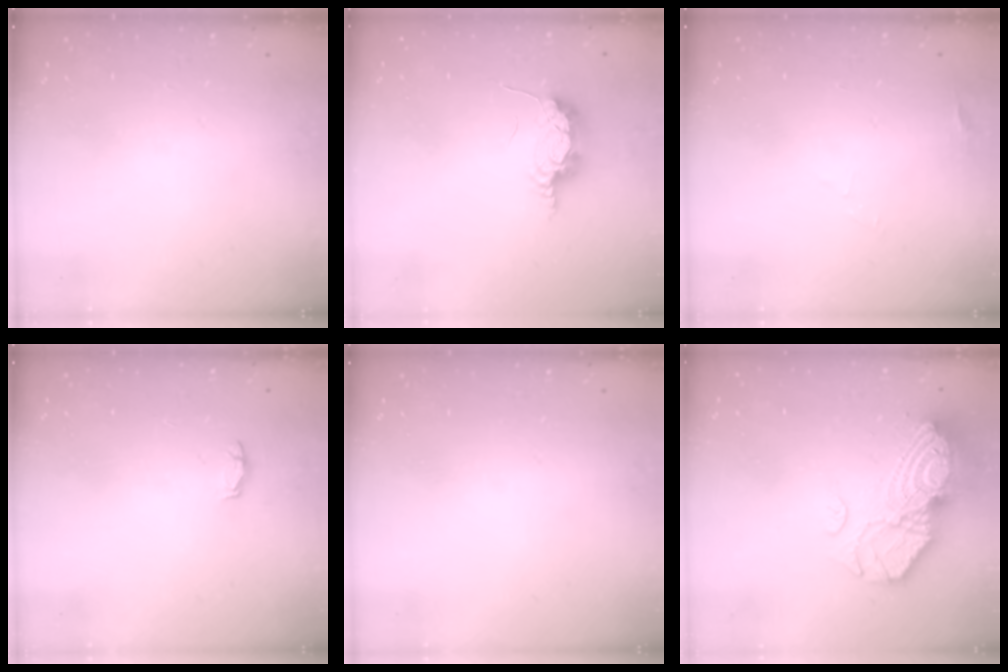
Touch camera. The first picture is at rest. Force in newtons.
{"total": 7.5, "press": 7.2, "slide": 2.0}
{"total": 2.8, "press": 2.8, "slide": 0.2}
{"total": 3.2, "press": 2.9, "slide": 1.5}
{"total": 0.0}
{"total": 17.3, "press": 16.3, "slide": 5.7}